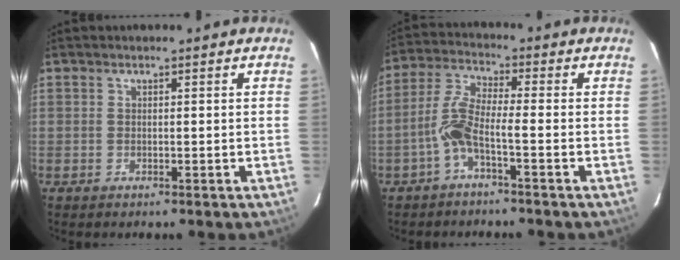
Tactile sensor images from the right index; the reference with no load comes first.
{"total": 6.2, "force": [-2.5, 0.5, 5.6], "torque": [-0.125, 0.017, -0.055]}